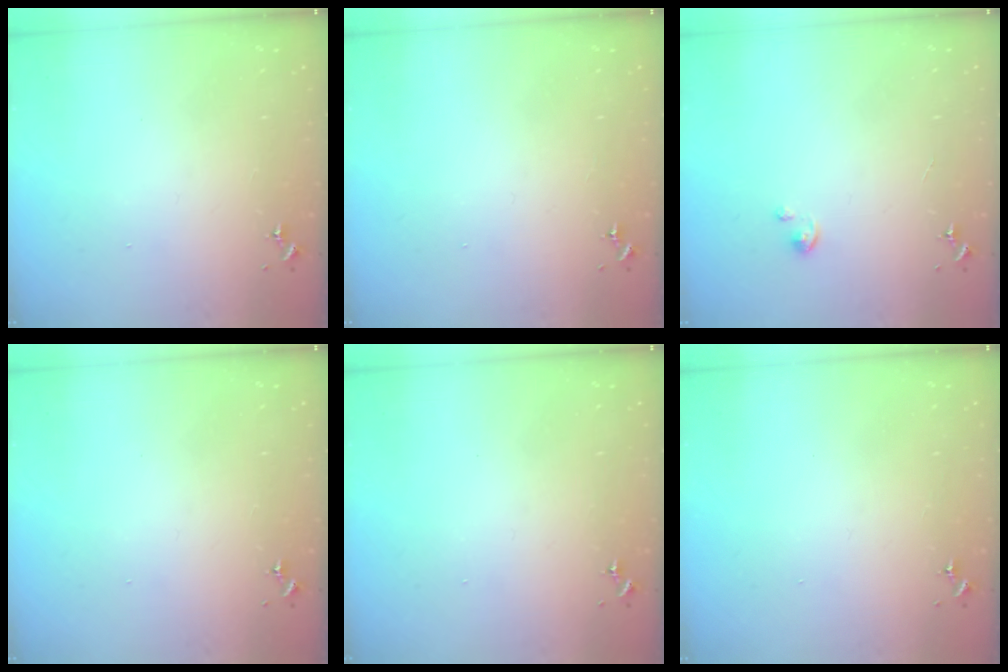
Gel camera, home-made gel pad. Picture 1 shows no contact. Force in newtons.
{"total": 0.0}
{"total": 1.1, "press": 1.1, "slide": 0.3}
{"total": 0.0}
{"total": 0.0}
{"total": 0.0}